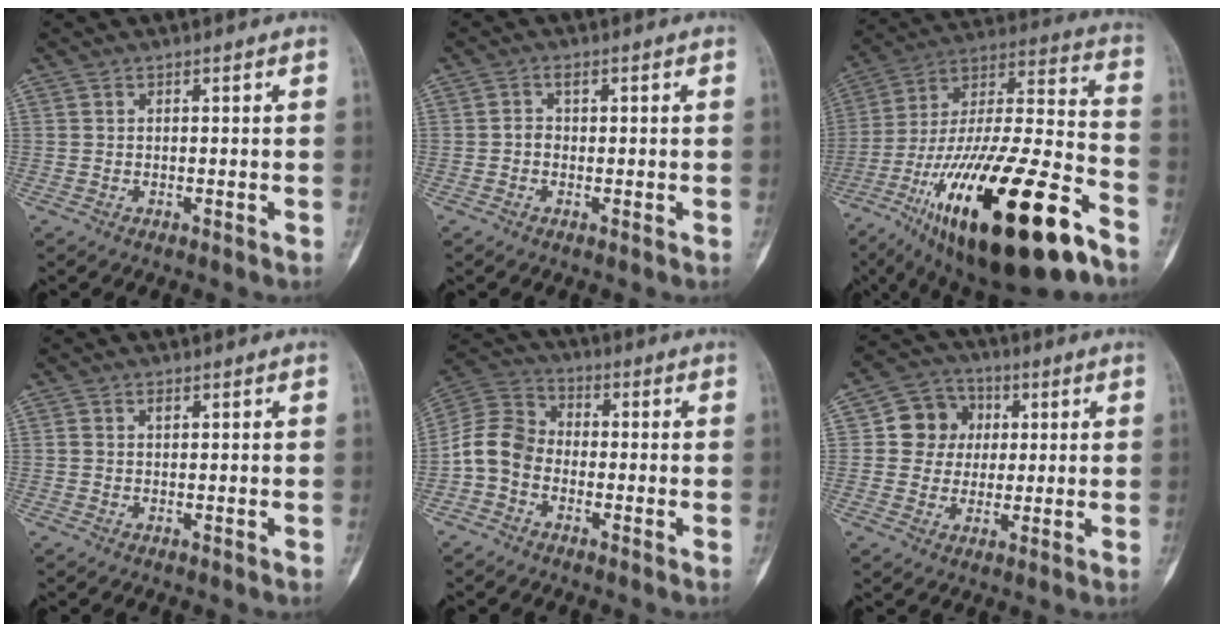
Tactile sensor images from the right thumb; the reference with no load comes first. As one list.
[{"total": 1.5, "force": [0.1, 1.3, 0.8], "torque": [-0.010, 0.008, -0.003]}, {"total": 35.3, "force": [-18.0, 10.8, 28.4], "torque": [-0.484, 0.054, -0.294]}, {"total": 0.9, "force": [0.3, 0.6, 0.6], "torque": [-0.010, 0.000, 0.006]}, {"total": 8.7, "force": [-2.4, 6.9, 4.7], "torque": [-0.082, 0.030, -0.061]}, {"total": 8.9, "force": [1.5, 8.2, 3.0], "torque": [-0.005, 0.007, 0.019]}]